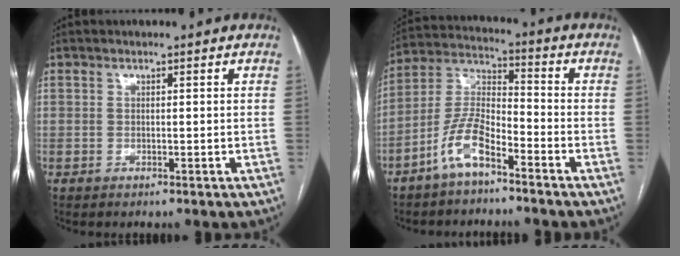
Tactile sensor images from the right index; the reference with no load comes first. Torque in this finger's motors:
{"motor_torque": [0.26, -0.20, 0.10, 0.03]}